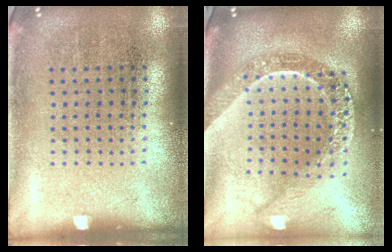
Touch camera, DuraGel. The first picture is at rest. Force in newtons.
{"total": 2.6, "press": 2.1, "slide": 1.6}